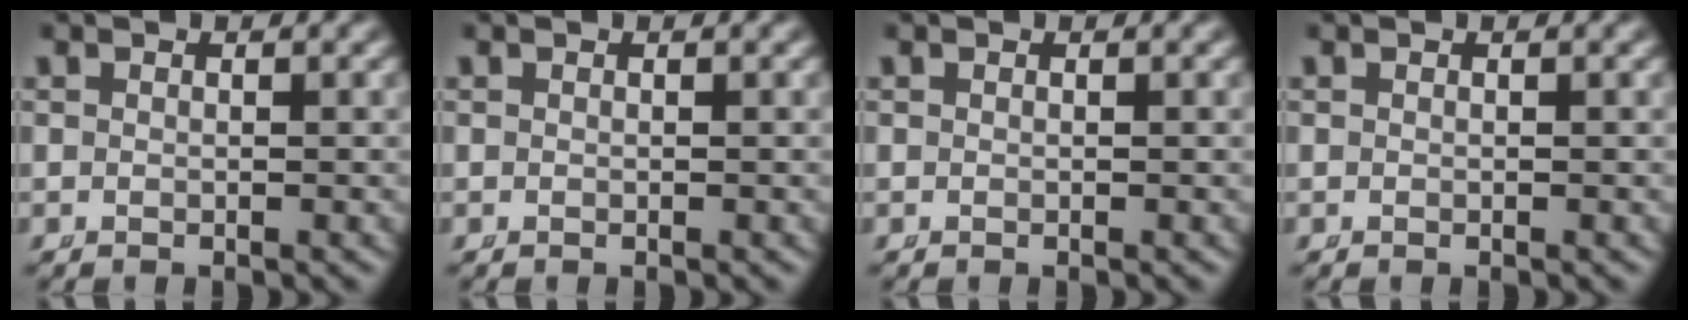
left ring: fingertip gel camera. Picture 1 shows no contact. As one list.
[{"total": 0.0}, {"total": 0.0}, {"total": 0.0}]